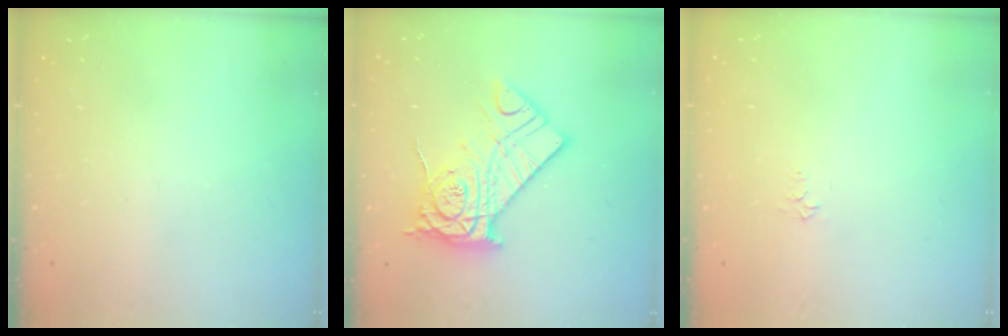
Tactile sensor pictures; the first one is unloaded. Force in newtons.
{"total": 16.8, "press": 16.8, "slide": 0.6}
{"total": 3.3, "press": 3.2, "slide": 0.4}